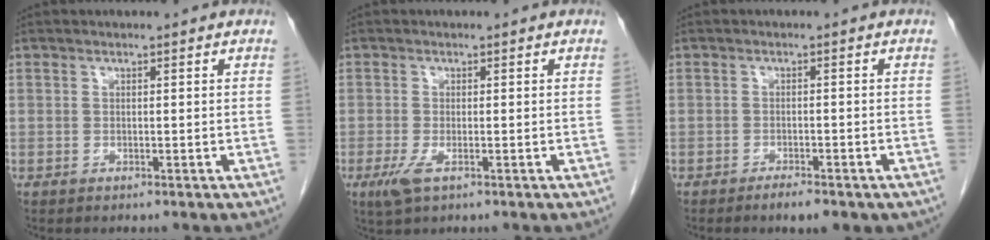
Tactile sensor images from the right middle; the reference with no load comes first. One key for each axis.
{"total": 3.0, "fx": -1.4, "fy": 0.9, "fz": 2.5, "tx": -0.059, "ty": -0.007, "tz": -0.022}
{"total": 4.2, "fx": -3.1, "fy": 1.2, "fz": 2.6, "tx": -0.032, "ty": -0.004, "tz": -0.035}